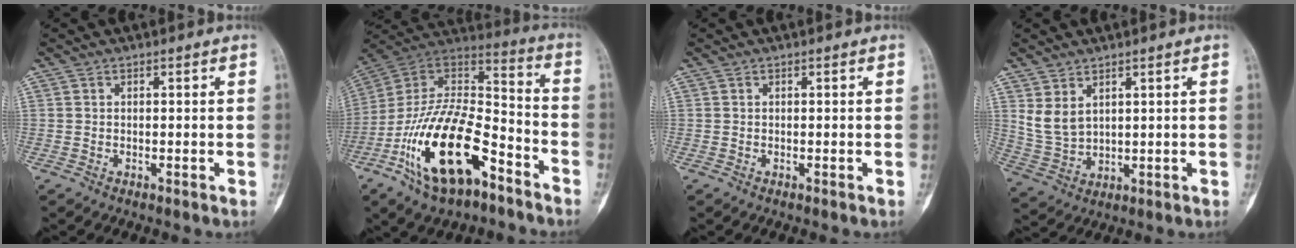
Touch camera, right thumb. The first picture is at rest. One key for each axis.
{"total": 24.0, "fx": -11.8, "fy": 11.1, "fz": 17.8, "tx": -0.347, "ty": 0.069, "tz": -0.209}
{"total": 0.0}
{"total": 5.8, "fx": 2.8, "fy": 3.4, "fz": 3.7, "tx": -0.068, "ty": -0.016, "tz": 0.071}